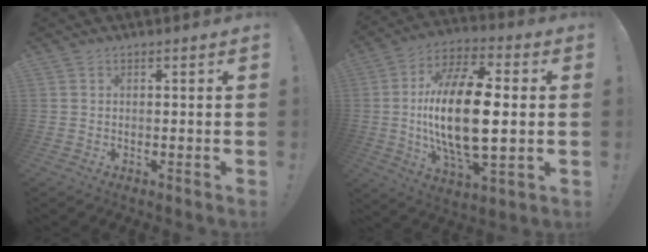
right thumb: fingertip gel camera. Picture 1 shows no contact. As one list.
[{"total": 22.8, "force": [-0.1, 10.1, 20.4], "torque": [-0.396, -0.006, -0.009]}]